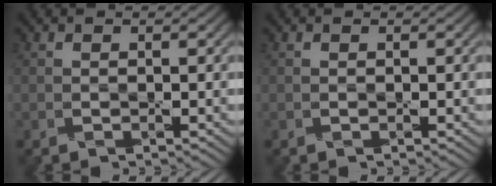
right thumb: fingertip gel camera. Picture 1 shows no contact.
{"total": 0.0}